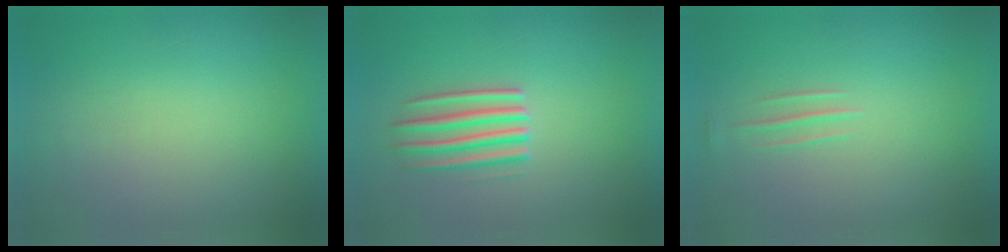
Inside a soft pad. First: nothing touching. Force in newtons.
{"total": 2.5}
{"total": 1.1}